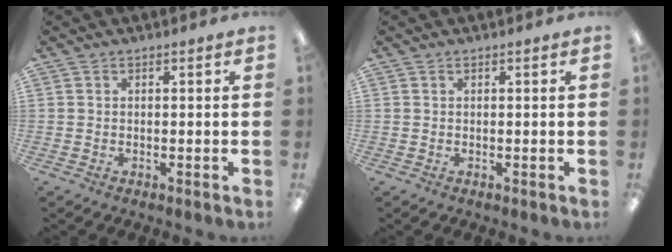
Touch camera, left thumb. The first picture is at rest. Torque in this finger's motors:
{"motor_torque": [-0.03, 0.00, -0.02, 0.02, 0.00]}